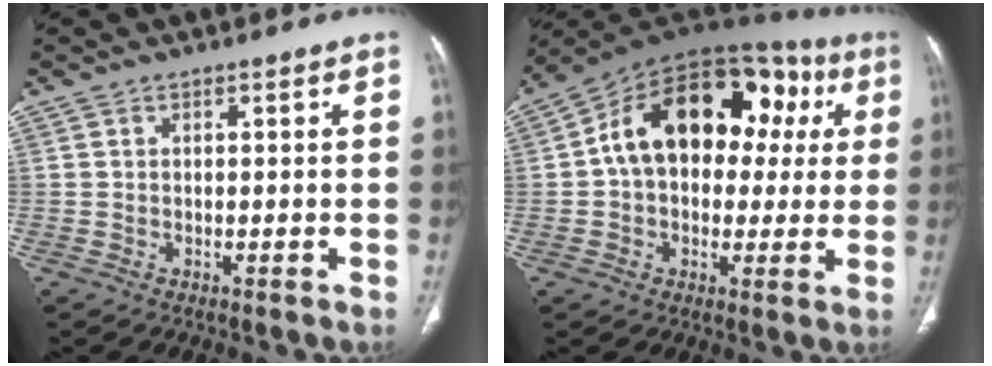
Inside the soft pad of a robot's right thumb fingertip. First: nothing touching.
{"total": 23.2, "force": [4.2, 15.0, 17.2], "torque": [-0.227, 0.052, 0.055]}